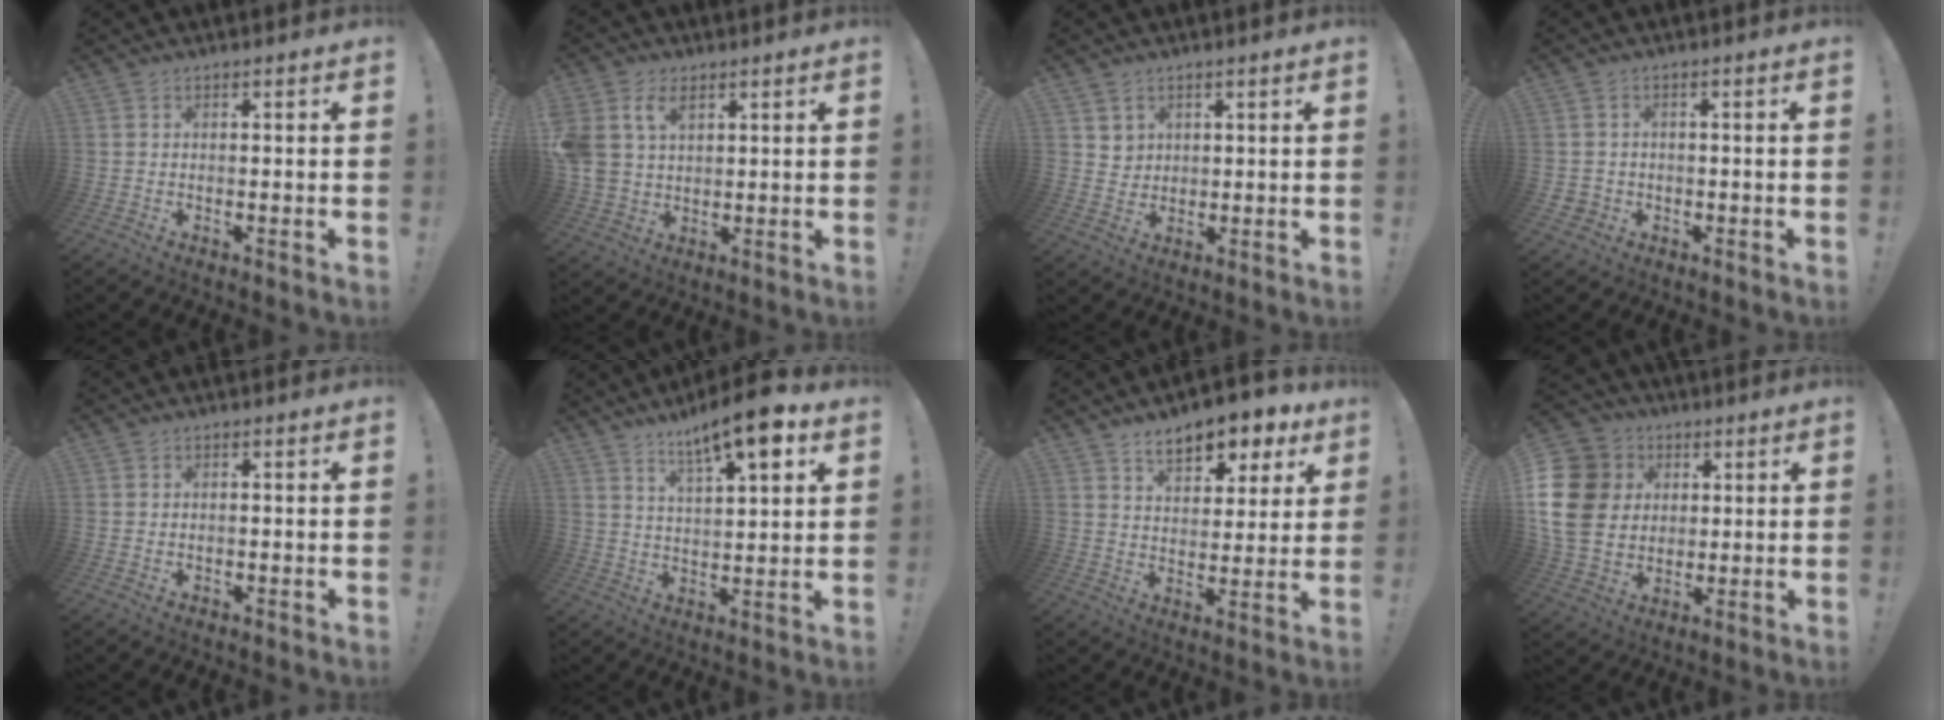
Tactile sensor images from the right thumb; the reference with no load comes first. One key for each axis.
{"total": 9.1, "fx": 4.3, "fy": 6.5, "fz": 4.8, "tx": -0.109, "ty": -0.013, "tz": 0.083}
{"total": 4.4, "fx": 2.5, "fy": 3.6, "fz": 0.7, "tx": -0.004, "ty": -0.017, "tz": 0.048}
{"total": 2.6, "fx": -0.2, "fy": 2.5, "fz": 0.7, "tx": -0.007, "ty": 0.000, "tz": -0.002}
{"total": 0.5, "fx": 0.0, "fy": 0.5, "fz": 0.1, "tx": -0.002, "ty": 0.002, "tz": 0.001}
{"total": 12.4, "fx": 7.9, "fy": 2.8, "fz": 9.1, "tx": -0.139, "ty": -0.042, "tz": 0.127}
{"total": 11.0, "fx": 7.0, "fy": 5.8, "fz": 6.1, "tx": -0.081, "ty": -0.043, "tz": 0.122}
{"total": 18.7, "fx": 3.2, "fy": 15.7, "fz": 9.7, "tx": -0.176, "ty": -0.007, "tz": 0.078}